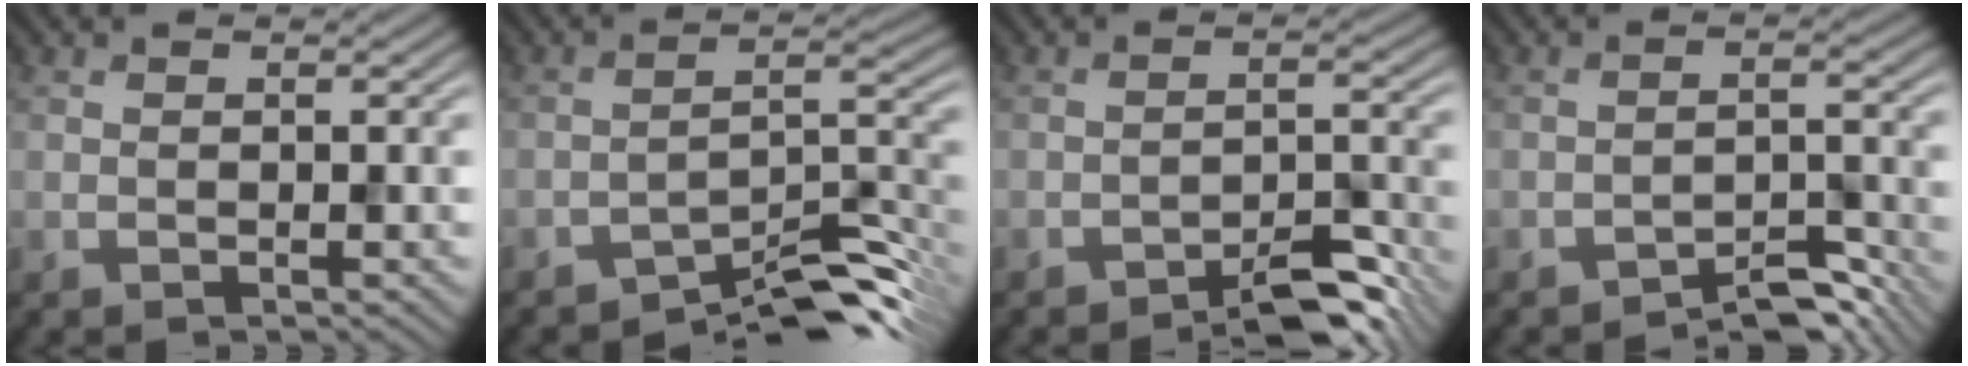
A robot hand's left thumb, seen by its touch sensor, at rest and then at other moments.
{"total": 7.9, "force": [-6.7, 1.7, 3.9], "torque": [-0.051, 0.010, -0.115]}
{"total": 4.7, "force": [-3.9, 1.1, 2.4], "torque": [-0.029, 0.013, -0.059]}
{"total": 4.3, "force": [-3.9, 0.9, 1.6], "torque": [-0.019, 0.011, -0.061]}